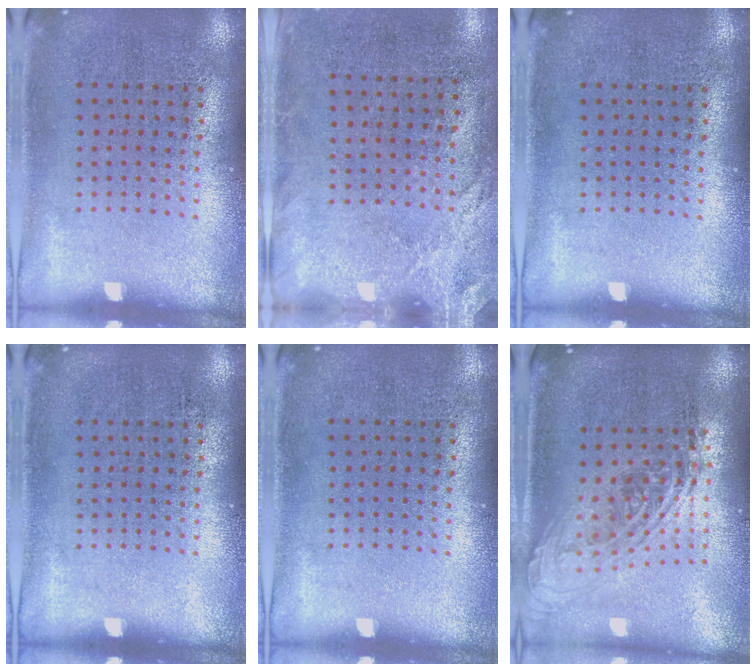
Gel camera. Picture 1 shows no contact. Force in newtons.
{"total": 2.7, "press": 2.1, "slide": 1.7}
{"total": 0.0}
{"total": 0.0}
{"total": 0.0}
{"total": 2.2, "press": 1.6, "slide": 1.5}